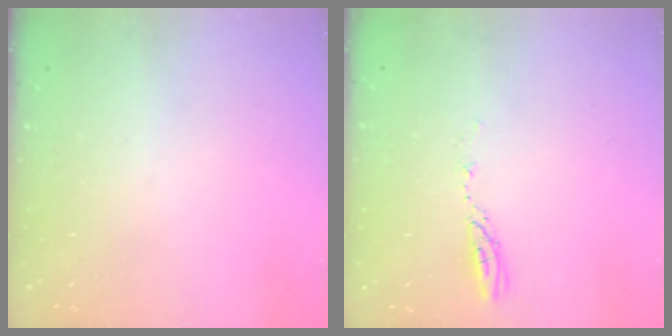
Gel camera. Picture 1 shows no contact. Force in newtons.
{"total": 3.5, "press": 3.5, "slide": 0.3}